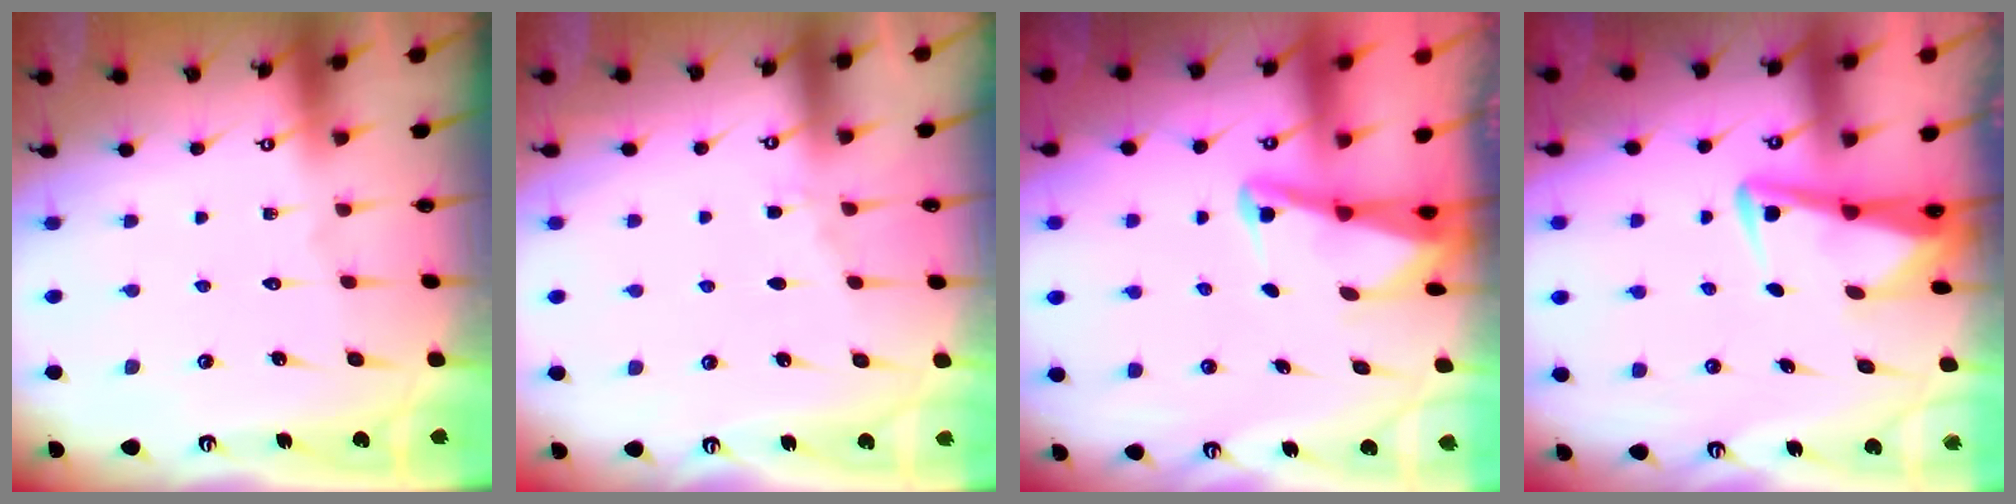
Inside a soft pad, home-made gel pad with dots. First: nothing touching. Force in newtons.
{"total": 3.6, "press": 3.5, "slide": 0.5}
{"total": 2.5, "press": 2.5, "slide": 0.6}
{"total": 4.0, "press": 4.0, "slide": 0.4}